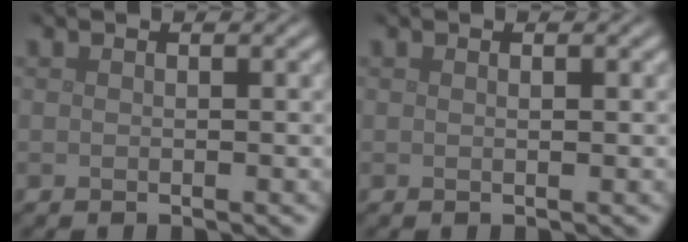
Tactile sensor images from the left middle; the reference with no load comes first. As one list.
[{"total": 0.5, "force": [0.1, 0.1, 0.5], "torque": [-0.005, 0.002, 0.001]}]